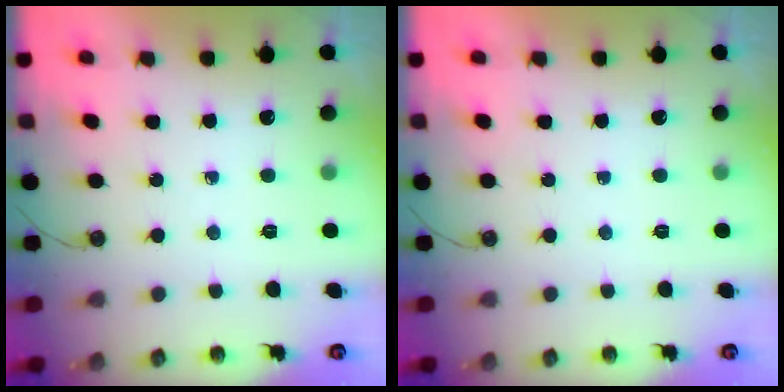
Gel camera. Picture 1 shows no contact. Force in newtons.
{"total": 0.0}